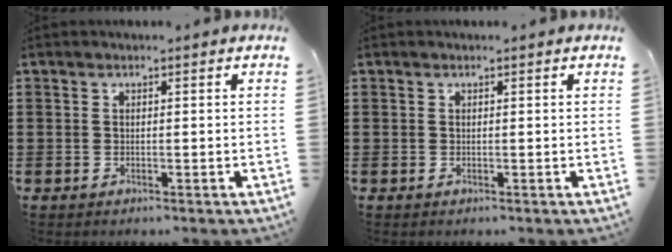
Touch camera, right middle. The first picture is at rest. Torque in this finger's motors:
{"motor_torque": [0.15, -0.17, 0.00, 0.01]}